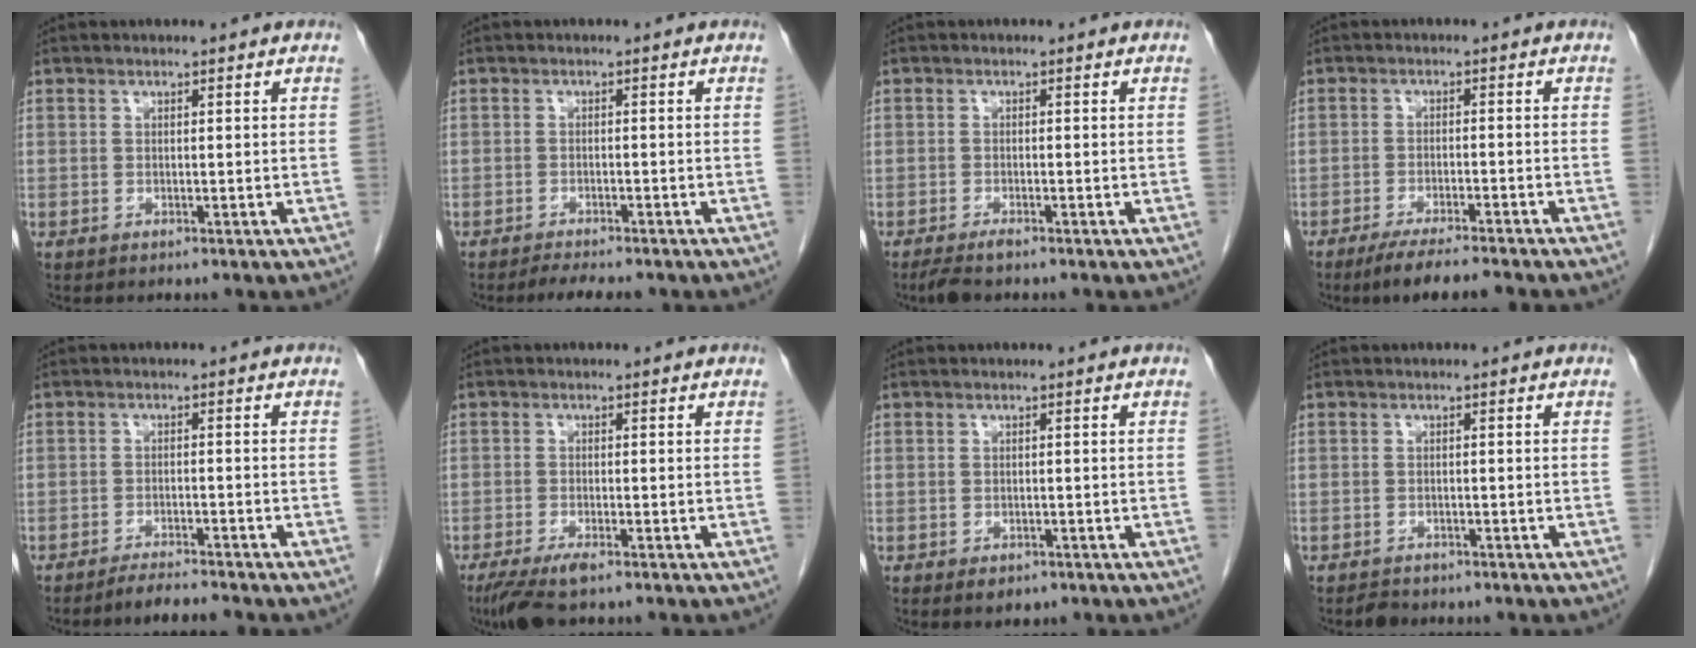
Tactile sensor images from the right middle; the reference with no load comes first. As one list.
[{"total": 4.3, "force": [-3.7, 0.7, 2.0], "torque": [-0.032, -0.009, -0.054]}, {"total": 2.4, "force": [-2.0, 0.4, 1.4], "torque": [-0.029, -0.006, -0.034]}, {"total": 7.7, "force": [-6.4, 0.1, 4.2], "torque": [-0.061, -0.018, -0.102]}, {"total": 3.5, "force": [-3.3, -0.6, 1.1], "torque": [-0.022, -0.014, -0.058]}, {"total": 4.7, "force": [-3.3, 0.8, 3.3], "torque": [-0.063, -0.012, -0.057]}, {"total": 1.9, "force": [-1.2, 1.1, 1.1], "torque": [-0.013, -0.001, -0.007]}, {"total": 1.5, "force": [-1.3, 0.7, 0.3], "torque": [-0.013, -0.001, -0.020]}]